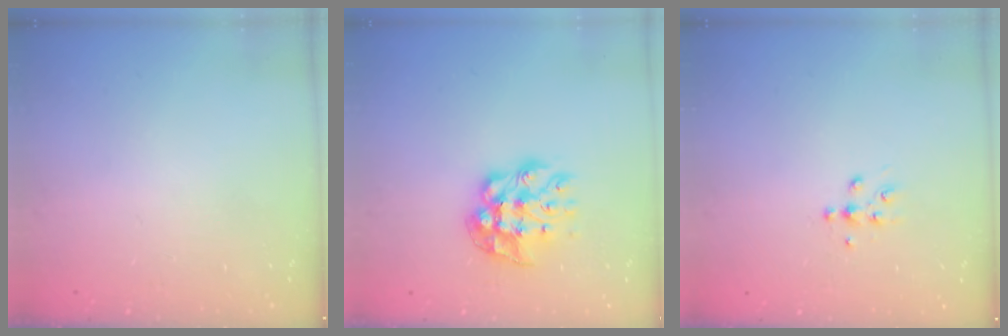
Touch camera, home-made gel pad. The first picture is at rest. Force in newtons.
{"total": 11.6, "press": 11.6, "slide": 1.1}
{"total": 4.9, "press": 4.9, "slide": 0.7}